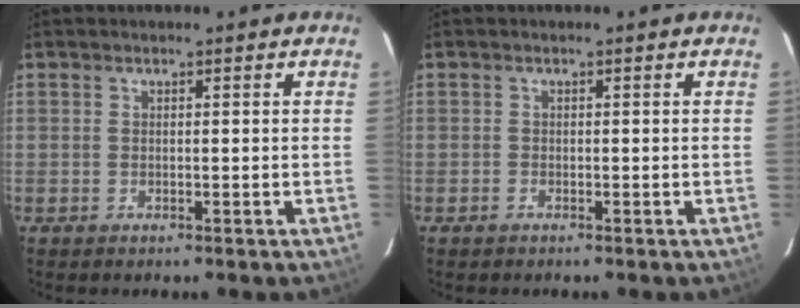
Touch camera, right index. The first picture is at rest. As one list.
[{"total": 0.7, "force": [-0.6, 0.4, 0.1], "torque": [-0.004, 0.001, -0.012]}]